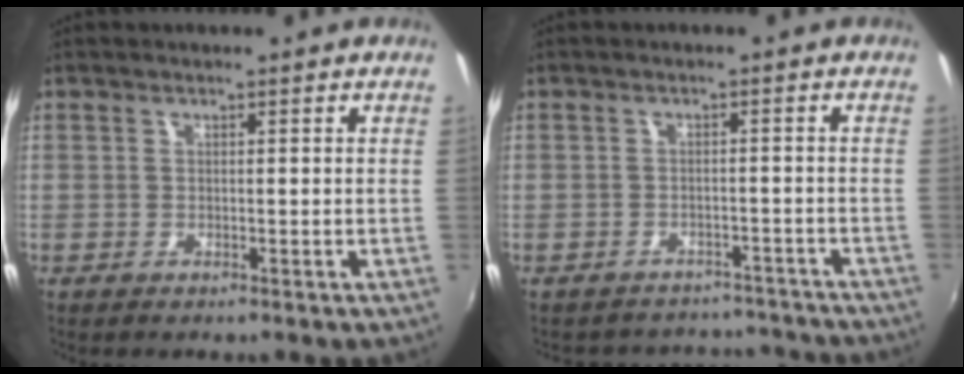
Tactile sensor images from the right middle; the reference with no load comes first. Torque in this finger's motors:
{"motor_torque": [0.50, -1.49, -0.38, -0.09]}